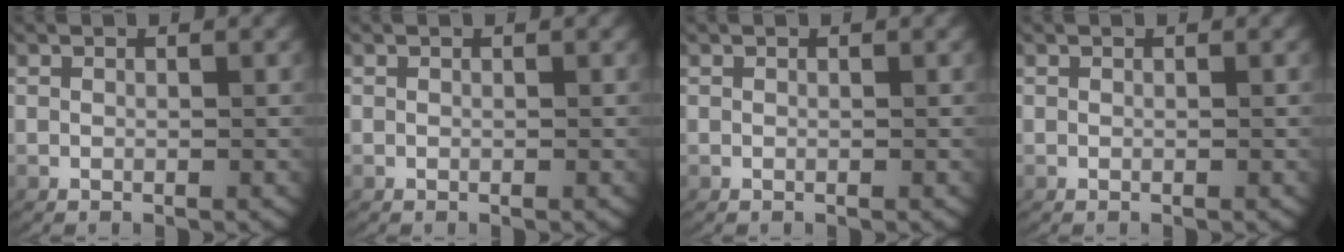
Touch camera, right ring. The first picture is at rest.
{"total": 0.0}
{"total": 0.0}
{"total": 0.0}